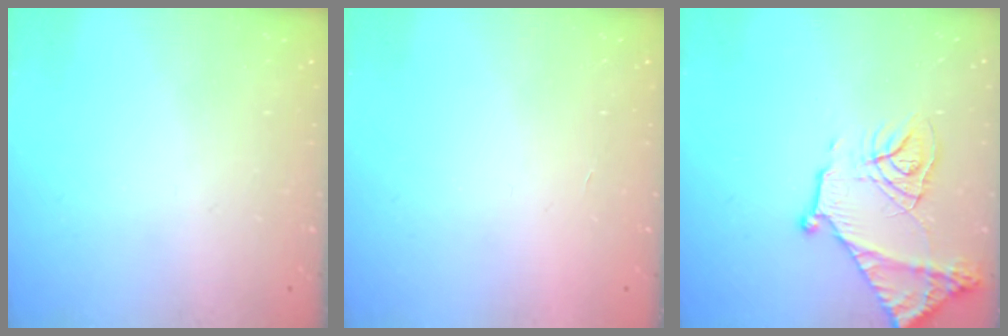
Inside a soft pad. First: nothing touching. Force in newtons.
{"total": 1.8, "press": 1.8, "slide": 0.1}
{"total": 18.2, "press": 18.2, "slide": 1.1}